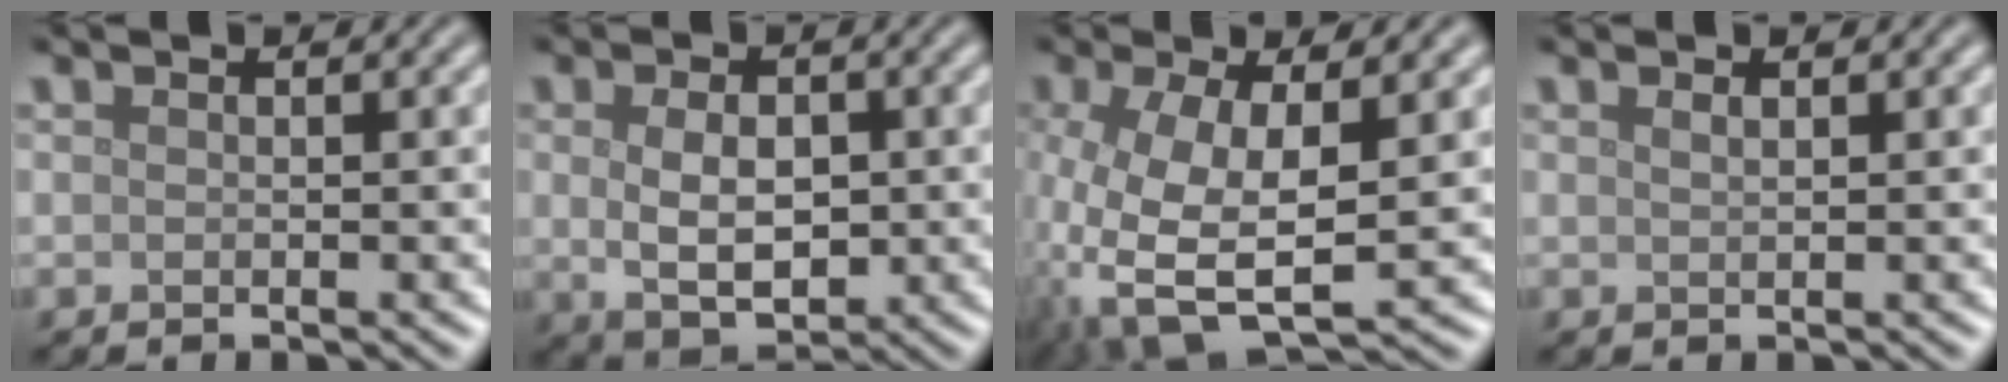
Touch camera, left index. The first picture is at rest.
{"total": 5.0, "force": [0.0, 3.0, 3.9], "torque": [-0.070, -0.005, 0.005]}
{"total": 9.4, "force": [-1.8, 4.4, 8.1], "torque": [-0.188, -0.015, -0.032]}
{"total": 0.6, "force": [0.4, 0.2, 0.4], "torque": [-0.006, 0.000, 0.007]}